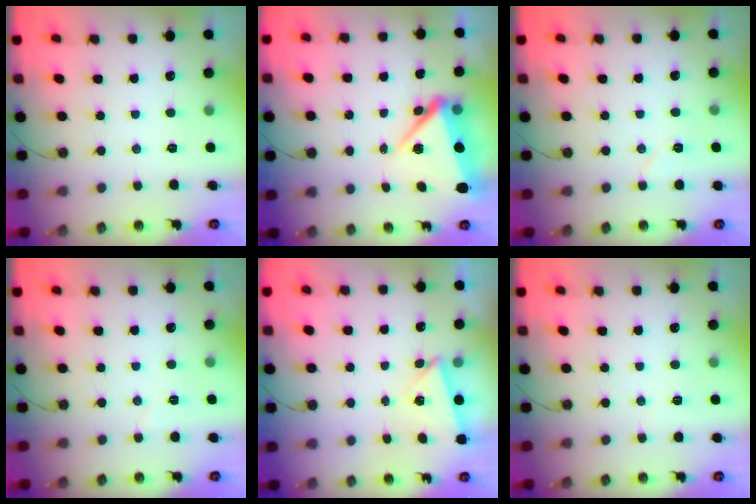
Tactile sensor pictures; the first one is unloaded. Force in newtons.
{"total": 7.7, "press": 7.5, "slide": 1.6}
{"total": 5.1, "press": 4.4, "slide": 2.6}
{"total": 3.0, "press": 2.4, "slide": 1.7}
{"total": 3.3, "press": 2.8, "slide": 1.7}
{"total": 2.7, "press": 2.5, "slide": 1.1}